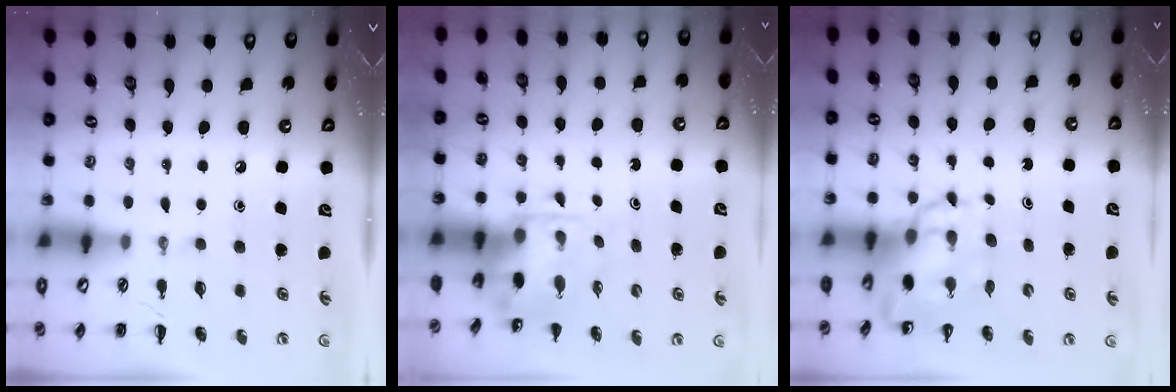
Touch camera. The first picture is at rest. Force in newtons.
{"total": 3.7, "press": 3.7, "slide": 0.6}
{"total": 8.9, "press": 8.5, "slide": 2.7}